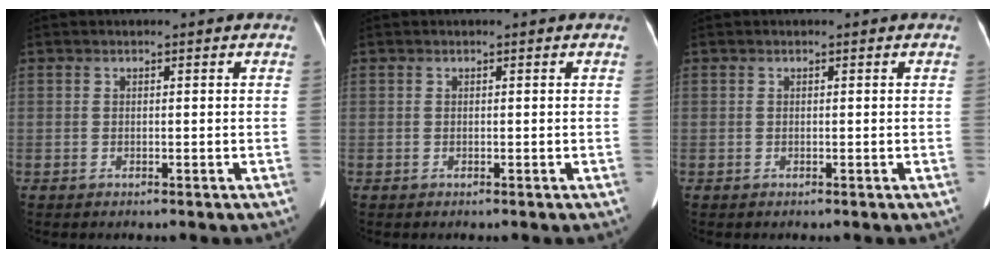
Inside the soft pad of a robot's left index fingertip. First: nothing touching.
{"total": 0.0}
{"total": 0.0}